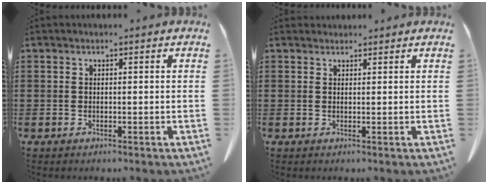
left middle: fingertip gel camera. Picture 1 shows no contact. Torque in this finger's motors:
{"motor_torque": [0.06, -0.02, 0.06, 0.03]}